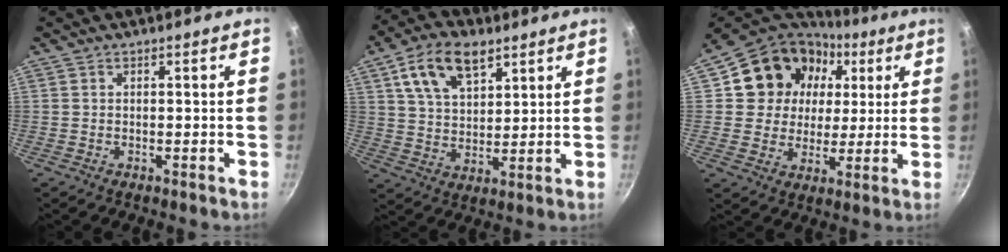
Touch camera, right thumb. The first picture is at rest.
{"total": 12.7, "force": [6.6, 7.2, 8.1], "torque": [-0.120, -0.016, 0.118]}
{"total": 17.2, "force": [5.2, 14.8, 7.2], "torque": [-0.112, 0.011, 0.082]}